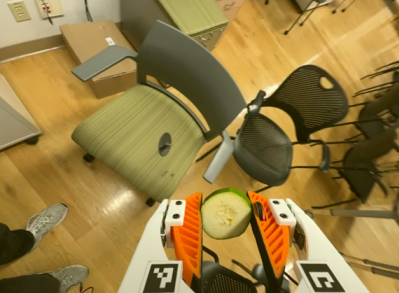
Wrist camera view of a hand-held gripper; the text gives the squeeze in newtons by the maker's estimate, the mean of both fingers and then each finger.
{"total": 9.4, "left": 9.8, "right": 8.9}